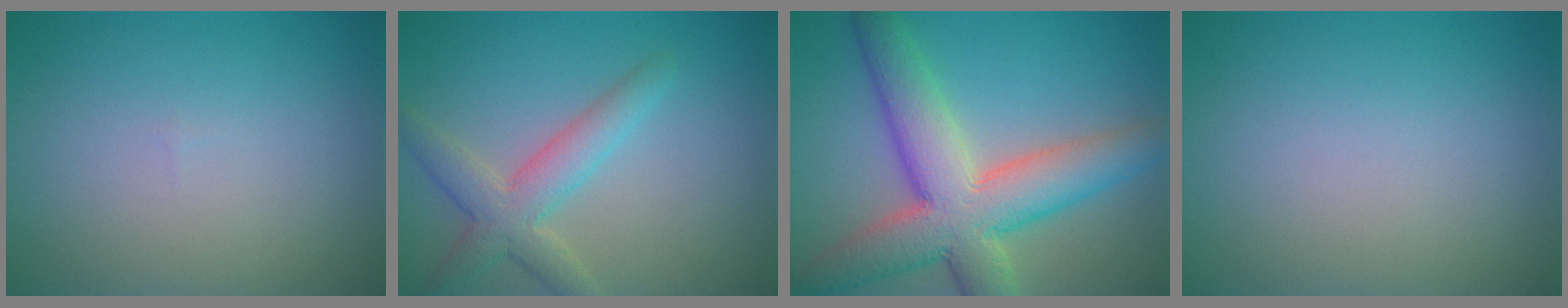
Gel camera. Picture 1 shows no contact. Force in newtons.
{"total": 4.0, "press": 4.0, "slide": 0.3}
{"total": 9.8, "press": 9.7, "slide": 0.7}
{"total": 0.0}